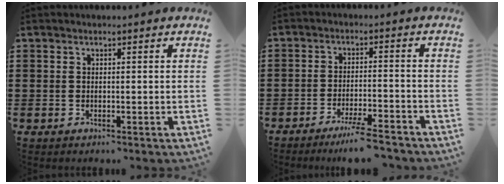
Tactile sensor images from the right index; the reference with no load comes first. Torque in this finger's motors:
{"motor_torque": [0.18, -0.17, 0.14, 0.06]}